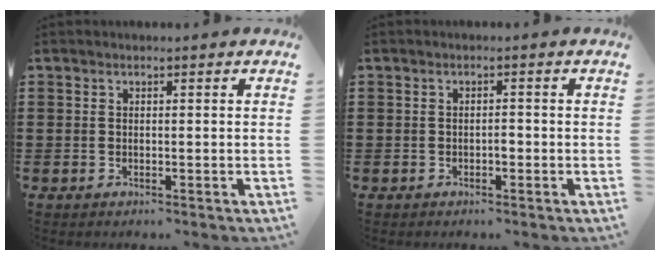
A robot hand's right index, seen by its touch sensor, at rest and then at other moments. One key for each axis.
{"total": 1.2, "fx": -0.5, "fy": 0.5, "fz": 1.0, "tx": -0.021, "ty": -0.002, "tz": -0.010}